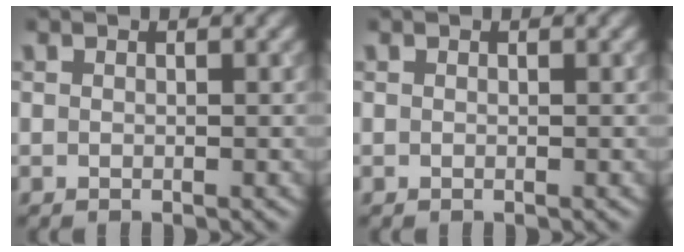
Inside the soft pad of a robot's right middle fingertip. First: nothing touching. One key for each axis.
{"total": 0.0}